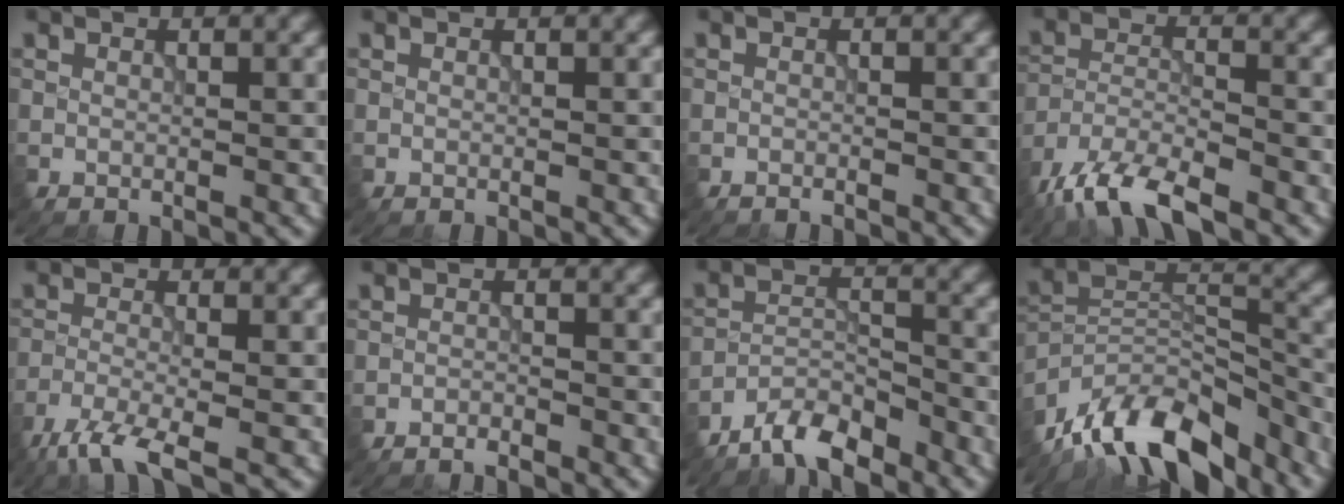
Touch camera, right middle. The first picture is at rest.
{"total": 0.0}
{"total": 0.6, "force": [-0.6, 0.0, 0.1], "torque": [0.001, 0.000, -0.013]}
{"total": 8.2, "force": [-6.4, 2.4, 4.5], "torque": [-0.085, -0.009, -0.125]}
{"total": 4.6, "force": [-3.3, 0.9, 3.0], "torque": [-0.059, -0.009, -0.077]}
{"total": 1.3, "force": [-1.3, 0.1, 0.3], "torque": [-0.002, 0.000, -0.026]}
{"total": 5.0, "force": [-4.4, 1.2, 2.0], "torque": [-0.030, 0.001, -0.088]}
{"total": 13.0, "force": [-10.3, 4.8, 6.4], "torque": [-0.114, 0.022, -0.193]}